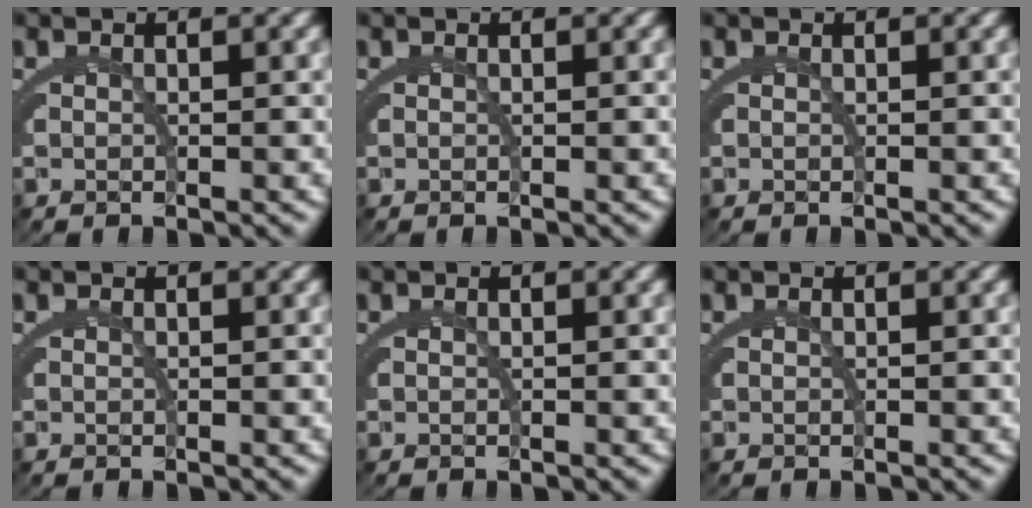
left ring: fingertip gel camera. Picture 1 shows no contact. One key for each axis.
{"total": 0.0}
{"total": 0.0}
{"total": 0.0}
{"total": 0.0}
{"total": 0.0}